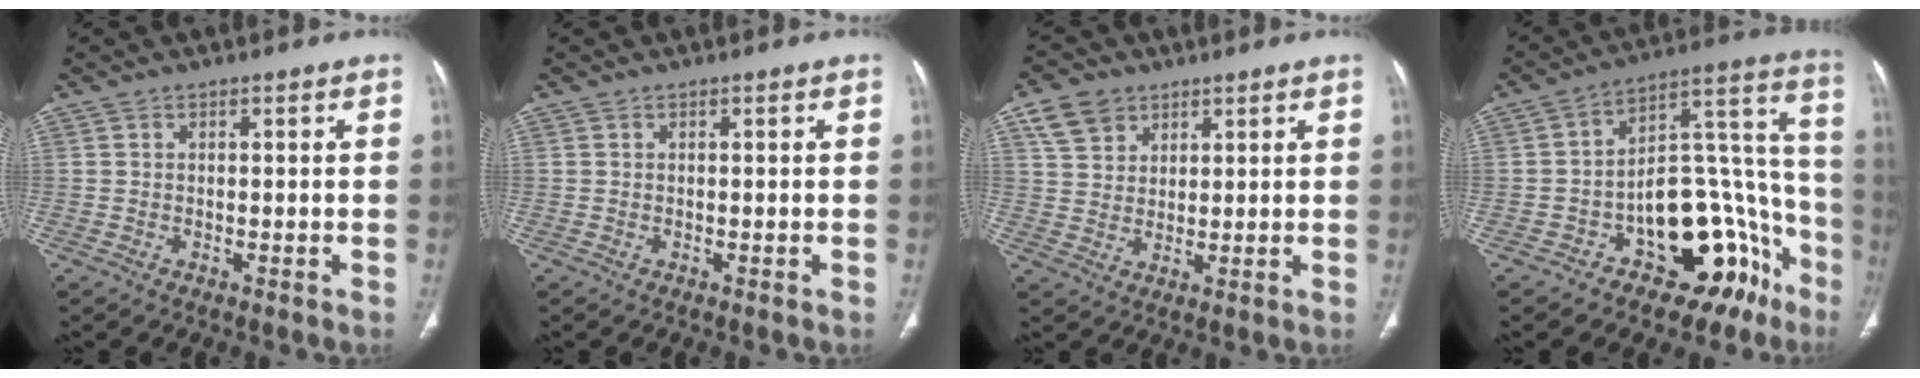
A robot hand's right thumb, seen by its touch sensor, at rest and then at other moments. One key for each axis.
{"total": 0.0}
{"total": 6.7, "fx": 3.7, "fy": 5.0, "fz": 2.4, "tx": -0.028, "ty": -0.010, "tz": 0.074}
{"total": 22.4, "fx": -11.1, "fy": 12.2, "fz": 15.1, "tx": -0.113, "ty": 0.136, "tz": -0.149}